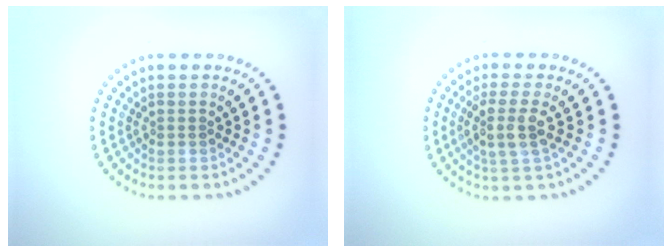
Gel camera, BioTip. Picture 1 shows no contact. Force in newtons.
{"total": 2.9, "press": 2.4, "slide": 1.7}